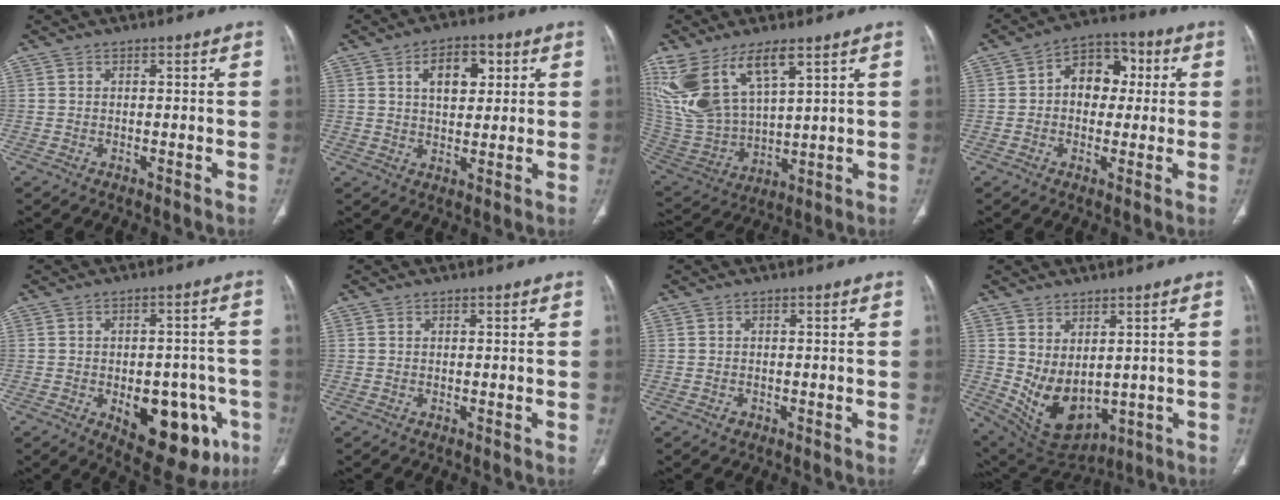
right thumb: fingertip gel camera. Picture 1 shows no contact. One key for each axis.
{"total": 8.4, "fx": 2.8, "fy": 4.9, "fz": 6.2, "tx": -0.070, "ty": -0.003, "tz": 0.043}
{"total": 17.5, "fx": 9.5, "fy": 7.7, "fz": 12.5, "tx": -0.255, "ty": -0.036, "tz": 0.208}
{"total": 10.3, "fx": 1.6, "fy": 7.4, "fz": 6.9, "tx": -0.064, "ty": 0.022, "tz": 0.015}
{"total": 17.2, "fx": -6.1, "fy": 9.2, "fz": 13.1, "tx": -0.135, "ty": 0.020, "tz": -0.062}
{"total": 0.0}
{"total": 1.0, "fx": -0.5, "fy": 0.8, "fz": 0.3, "tx": -0.002, "ty": 0.003, "tz": -0.007}
{"total": 11.1, "fx": 0.3, "fy": 7.0, "fz": 8.6, "tx": -0.132, "ty": -0.016, "tz": 0.045}